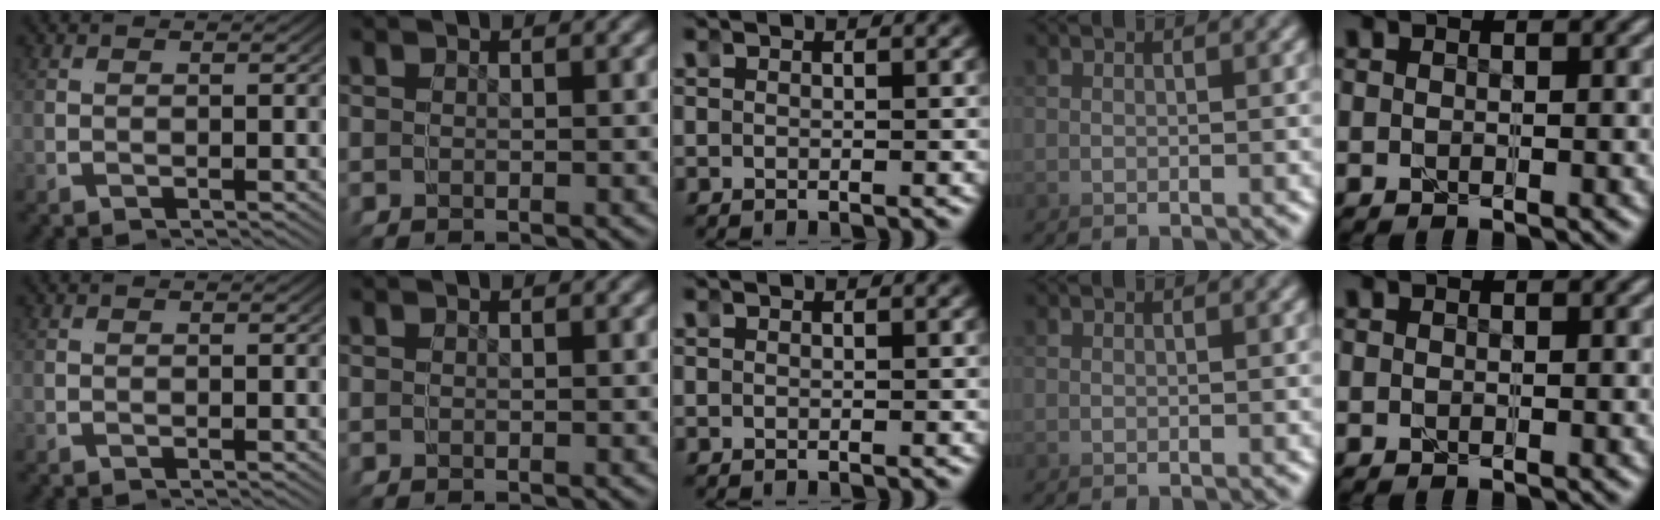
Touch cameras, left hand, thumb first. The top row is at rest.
{}